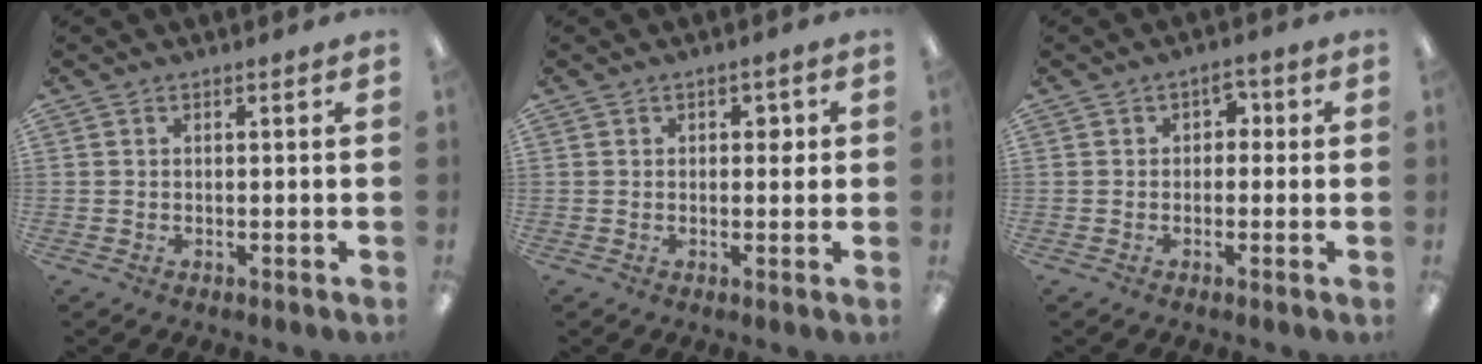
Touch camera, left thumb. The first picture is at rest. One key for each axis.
{"total": 2.5, "fx": 0.6, "fy": 1.5, "fz": 1.9, "tx": -0.022, "ty": 0.003, "tz": 0.006}
{"total": 2.6, "fx": 0.3, "fy": 2.1, "fz": 1.5, "tx": -0.016, "ty": 0.005, "tz": -0.002}